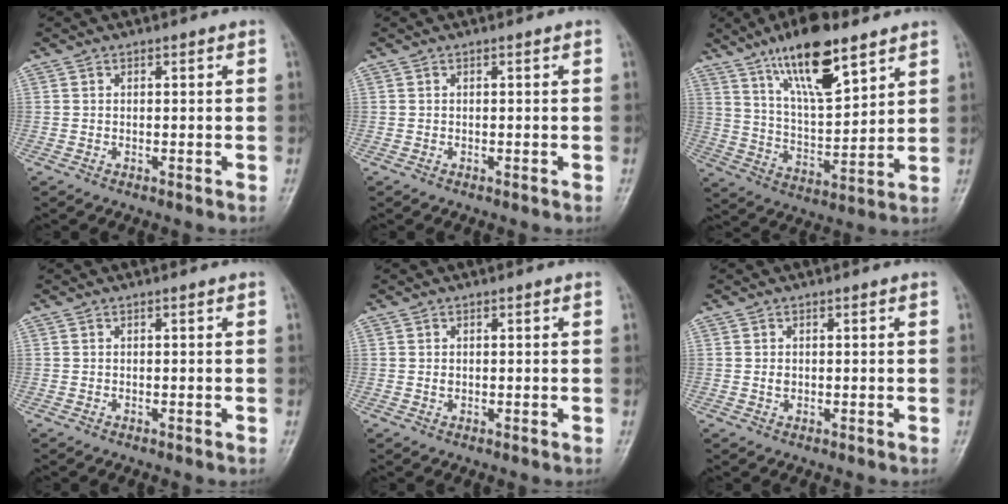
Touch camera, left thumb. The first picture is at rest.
{"total": 0.0}
{"total": 16.1, "force": [10.1, 5.2, 11.4], "torque": [-0.174, -0.051, 0.186]}
{"total": 0.0}
{"total": 0.7, "force": [0.1, 0.6, 0.4], "torque": [-0.005, 0.000, 0.003]}
{"total": 1.0, "force": [0.0, 0.8, 0.6], "torque": [-0.009, 0.000, 0.003]}